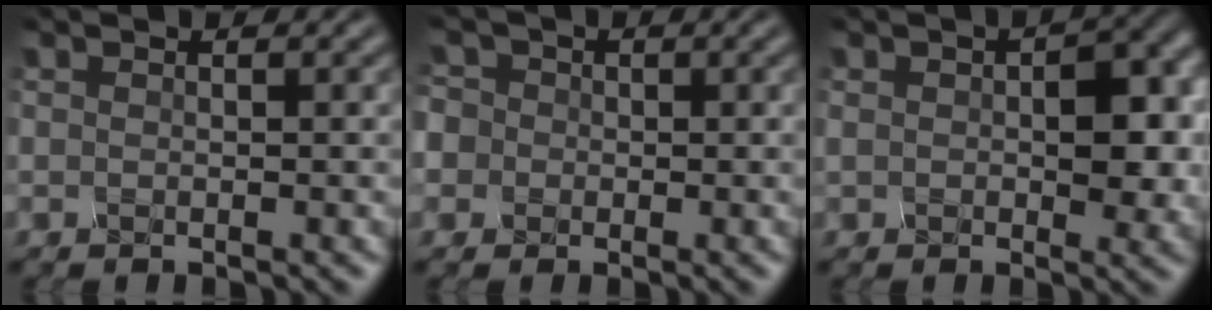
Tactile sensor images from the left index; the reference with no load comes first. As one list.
[{"total": 5.5, "force": [0.2, 5.1, 2.0], "torque": [-0.040, 0.036, -0.032]}, {"total": 5.4, "force": [0.4, 3.1, 4.3], "torque": [-0.060, 0.002, 0.004]}]